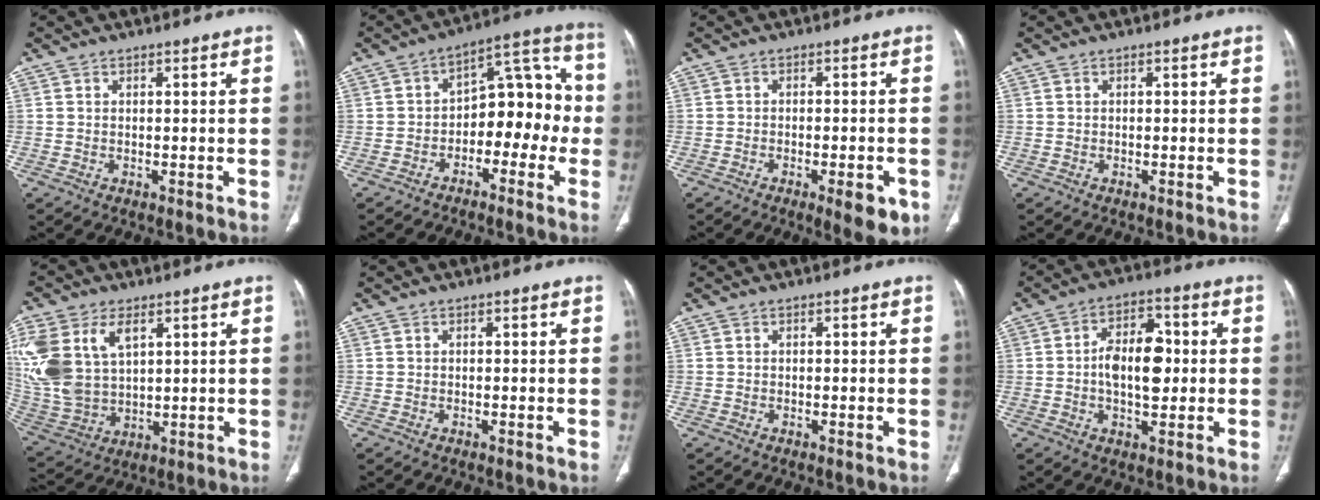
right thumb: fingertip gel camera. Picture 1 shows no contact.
{"total": 13.1, "force": [-3.1, 8.1, 9.8], "torque": [-0.082, 0.060, -0.056]}
{"total": 6.5, "force": [-2.9, 2.2, 5.3], "torque": [-0.059, -0.001, -0.034]}
{"total": 0.0}
{"total": 19.2, "force": [6.7, 12.2, 13.2], "torque": [-0.304, -0.007, 0.142]}
{"total": 0.0}
{"total": 0.0}
{"total": 10.0, "force": [0.0, 5.5, 8.4], "torque": [-0.116, 0.015, -0.004]}